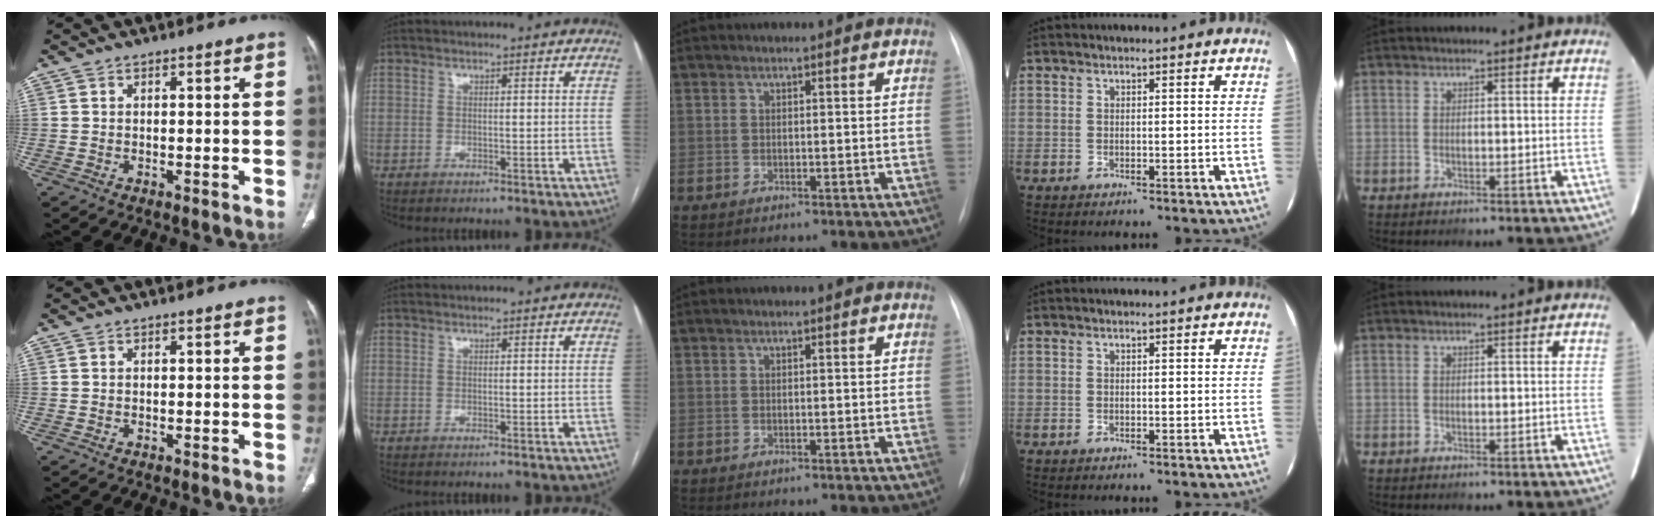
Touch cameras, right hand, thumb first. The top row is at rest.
{}